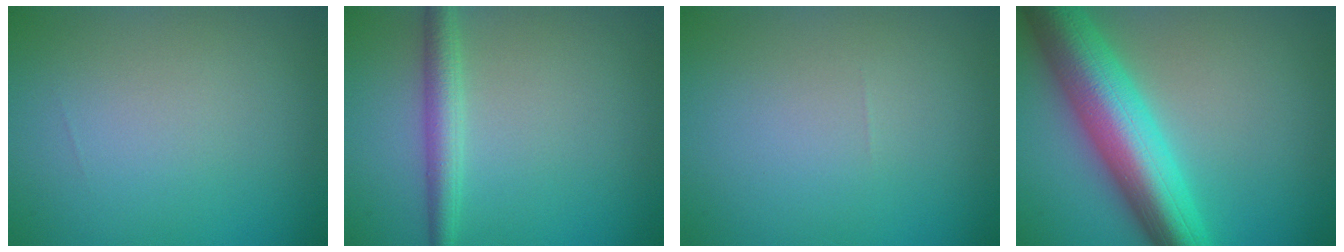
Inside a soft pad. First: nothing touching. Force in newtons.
{"total": 2.7, "press": 2.7, "slide": 0.0}
{"total": 0.0}
{"total": 10.2, "press": 10.2, "slide": 0.3}